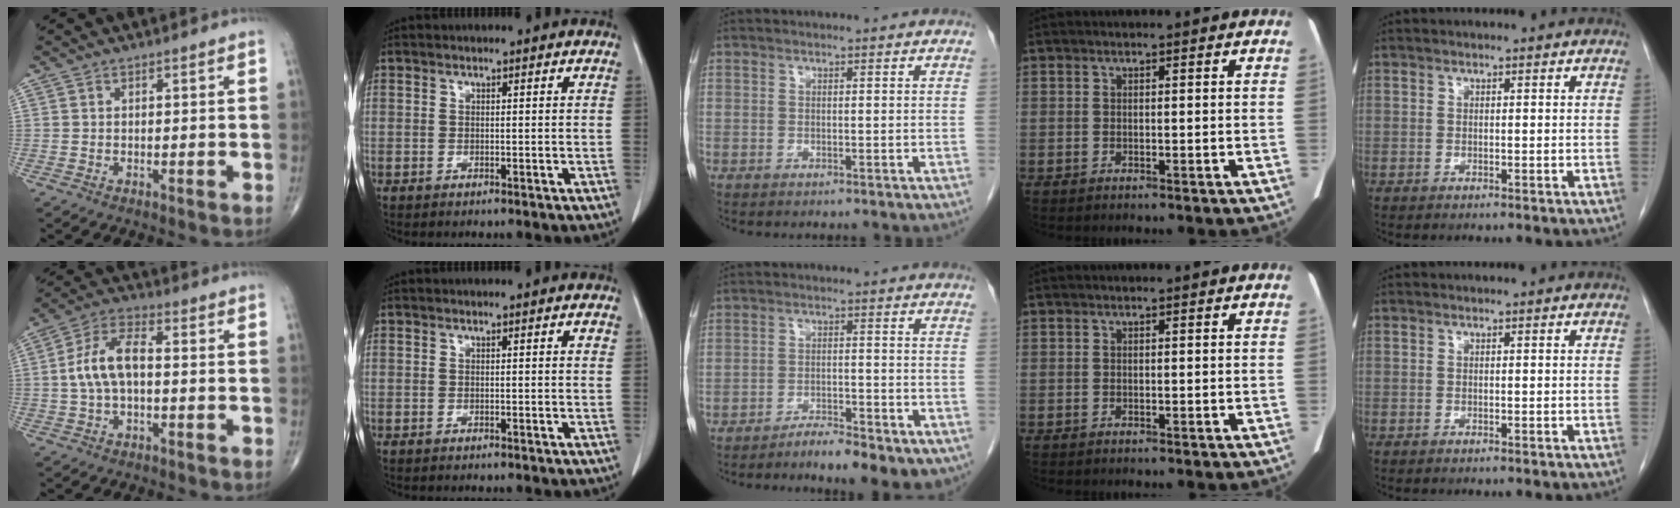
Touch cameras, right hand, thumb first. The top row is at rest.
{"thumb": {"total": 9.1, "force": [-0.2, 4.5, 7.9], "torque": [-0.162, 0.029, -0.010]}, "index": {"total": 0.5, "force": [0.2, 0.1, 0.5], "torque": [-0.008, 0.000, 0.002]}, "middle": {"total": 7.9, "force": [-5.5, 2.1, 5.3], "torque": [-0.065, 0.002, -0.081]}}